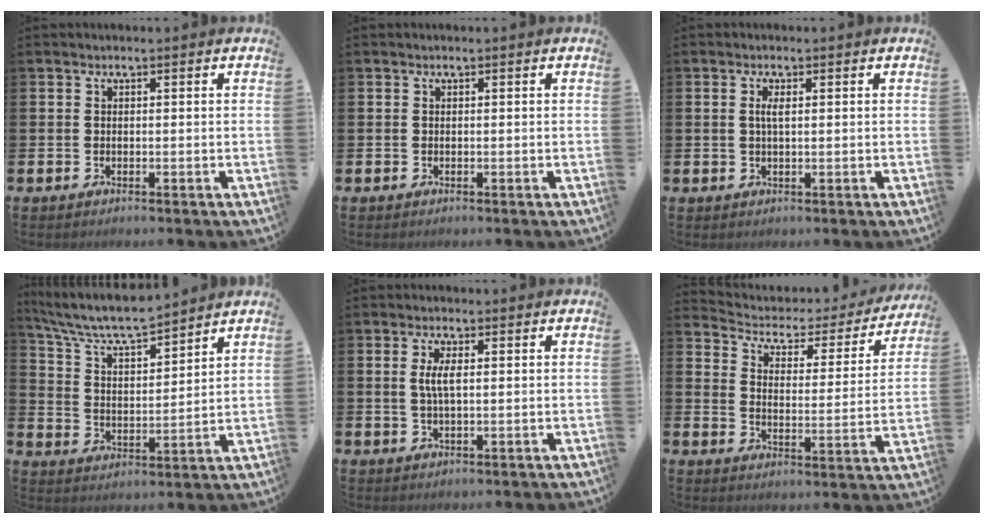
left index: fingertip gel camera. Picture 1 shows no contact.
{"total": 0.0}
{"total": 1.5, "force": [0.5, 0.4, 1.4], "torque": [-0.027, 0.004, 0.006]}
{"total": 7.3, "force": [6.8, 1.0, 2.5], "torque": [-0.084, -0.042, 0.119]}
{"total": 3.1, "force": [0.7, 1.0, 2.8], "torque": [-0.058, 0.005, 0.010]}
{"total": 3.9, "force": [3.4, 1.9, 0.8], "torque": [-0.043, -0.031, 0.048]}